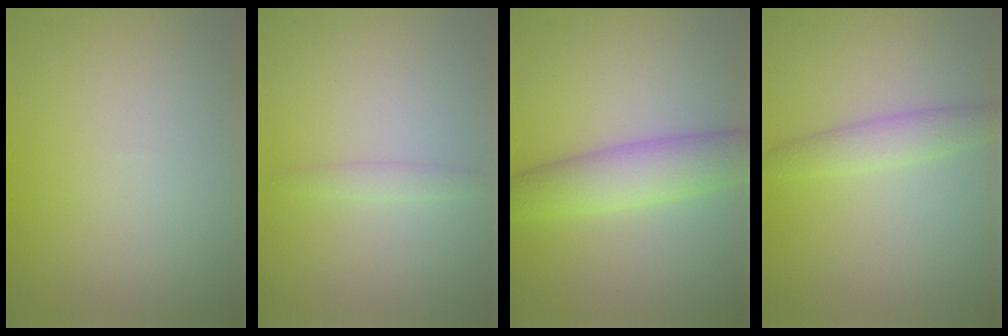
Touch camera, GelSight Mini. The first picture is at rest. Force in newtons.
{"total": 1.0, "press": 1.0, "slide": 0.1}
{"total": 4.9, "press": 4.9, "slide": 0.2}
{"total": 2.3, "press": 2.3, "slide": 0.1}